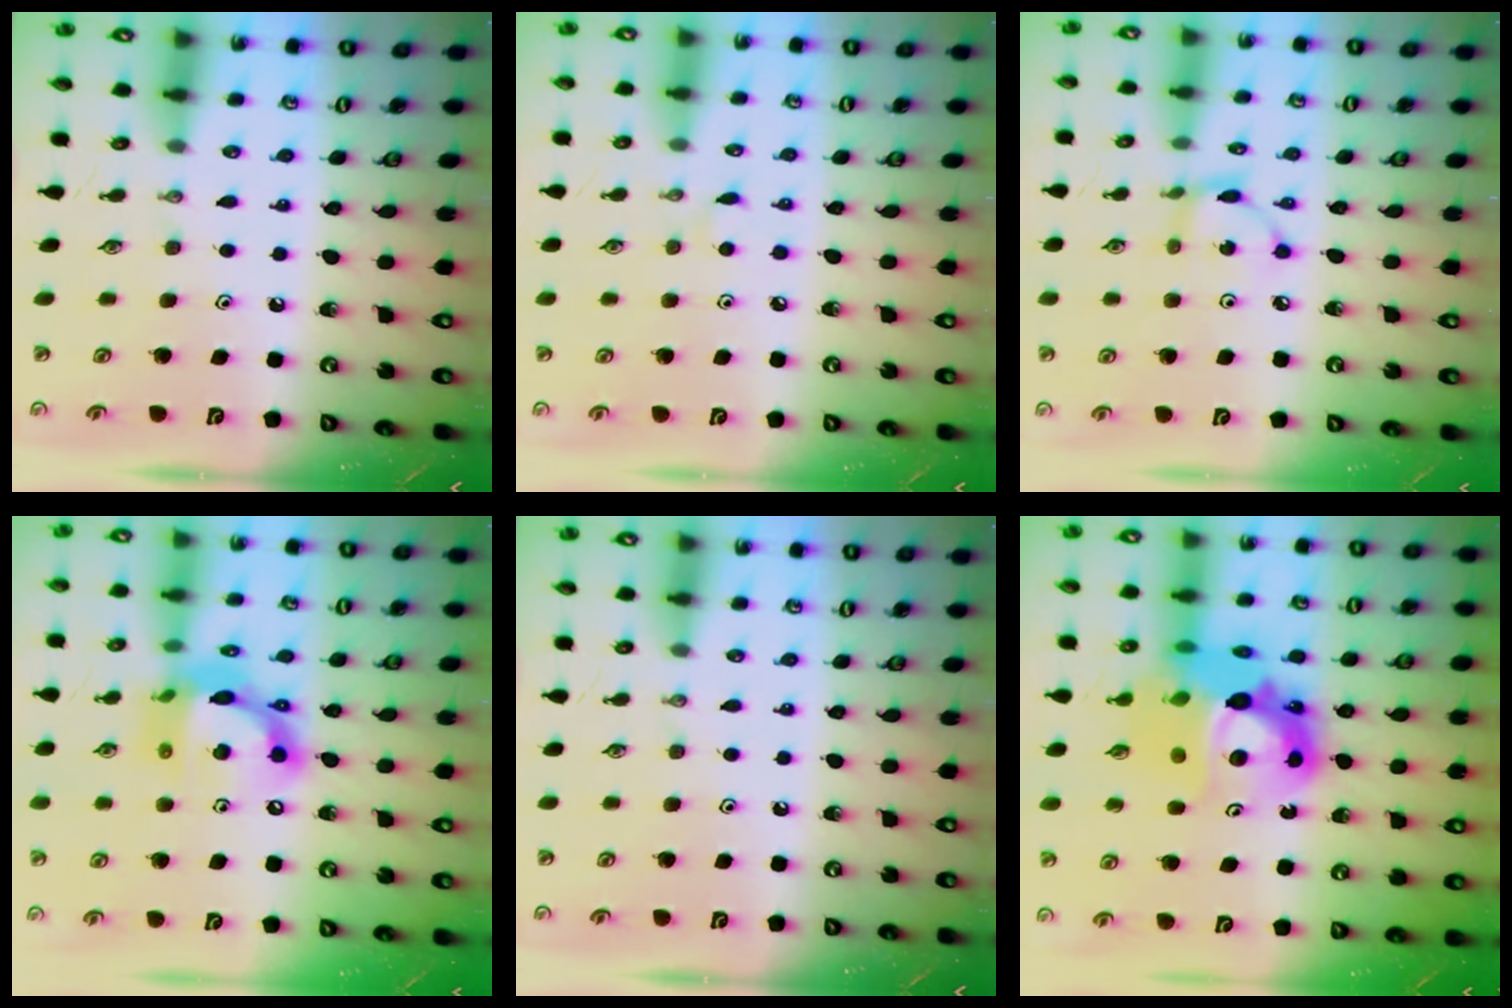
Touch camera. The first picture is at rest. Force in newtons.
{"total": 2.1, "press": 2.1, "slide": 0.3}
{"total": 3.3, "press": 3.3, "slide": 0.2}
{"total": 14.3, "press": 14.3, "slide": 0.9}
{"total": 0.0}
{"total": 17.8, "press": 17.5, "slide": 3.1}